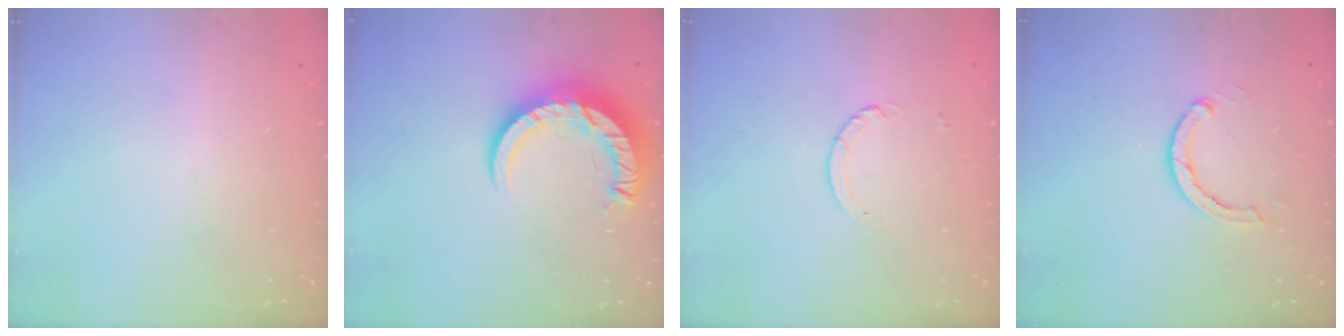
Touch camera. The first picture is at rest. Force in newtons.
{"total": 10.7, "press": 10.6, "slide": 1.1}
{"total": 3.8, "press": 3.8, "slide": 0.3}
{"total": 2.9, "press": 2.8, "slide": 0.5}